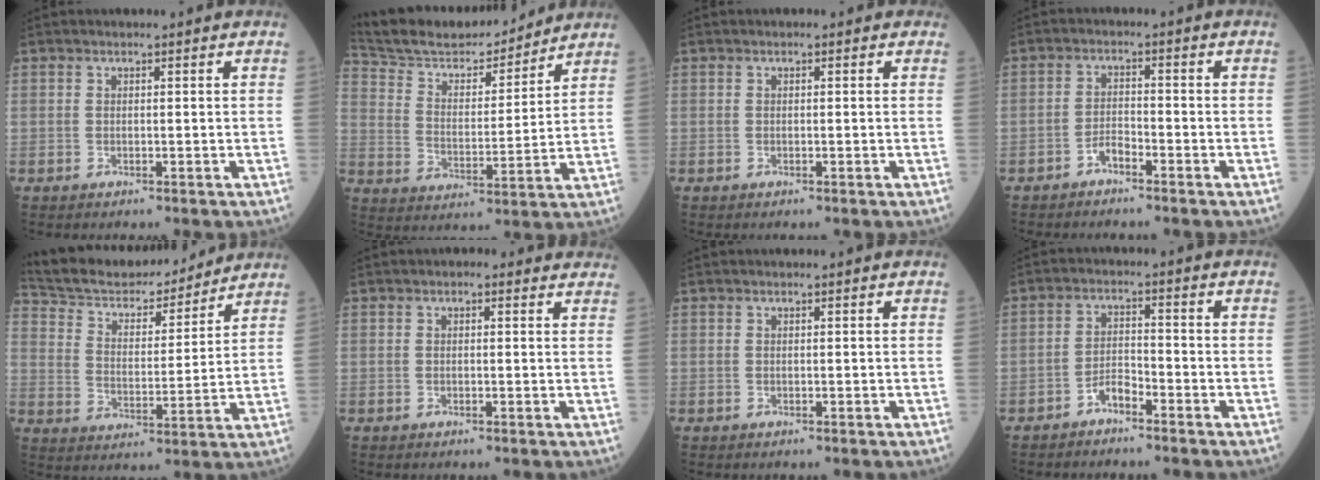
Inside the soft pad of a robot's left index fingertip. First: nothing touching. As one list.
[{"total": 18.3, "force": [17.0, 3.3, 5.9], "torque": [-0.107, 0.012, 0.284]}, {"total": 0.0}, {"total": 2.3, "force": [-1.9, 0.6, 1.2], "torque": [-0.022, 0.002, -0.038]}, {"total": 19.5, "force": [17.9, 4.6, 6.1], "torque": [-0.112, 0.015, 0.285]}, {"total": 2.7, "force": [2.1, 1.2, 1.3], "torque": [-0.008, 0.015, 0.010]}, {"total": 0.0}, {"total": 3.1, "force": [-2.5, 0.9, 1.5], "torque": [-0.028, 0.003, -0.049]}]